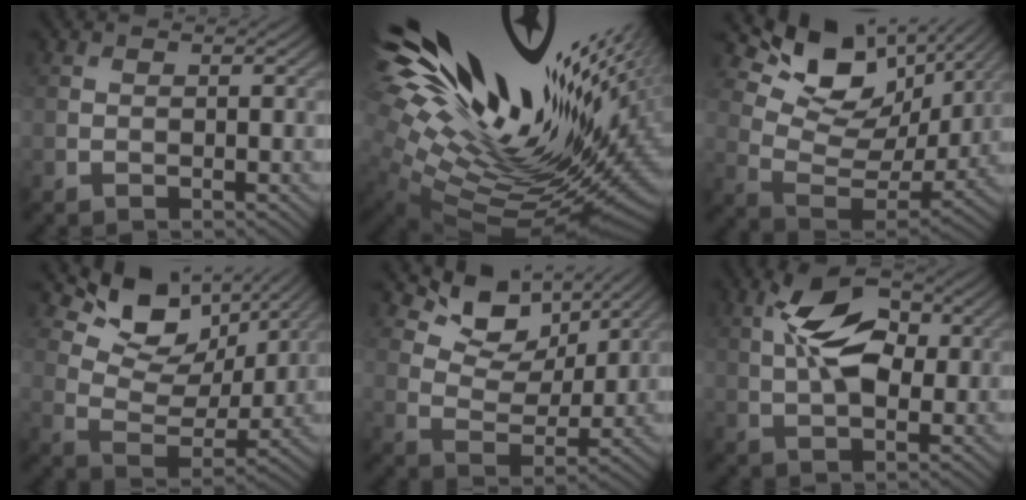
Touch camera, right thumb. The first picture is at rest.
{"total": 20.1, "force": [6.8, 8.2, 17.0], "torque": [-0.297, 0.003, 0.136]}
{"total": 13.3, "force": [7.0, 7.4, 8.6], "torque": [-0.173, -0.002, 0.127]}
{"total": 11.0, "force": [6.4, 6.2, 6.4], "torque": [-0.129, -0.008, 0.116]}
{"total": 8.9, "force": [5.5, 5.0, 5.0], "torque": [-0.093, -0.012, 0.094]}
{"total": 8.0, "force": [1.4, 4.1, 6.8], "torque": [-0.125, 0.012, 0.016]}